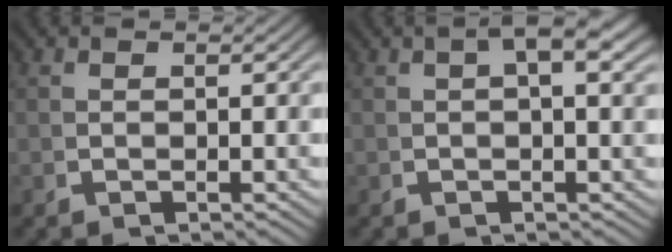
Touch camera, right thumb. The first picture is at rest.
{"total": 3.4, "force": [1.5, 0.7, 3.0], "torque": [-0.034, 0.020, 0.017]}